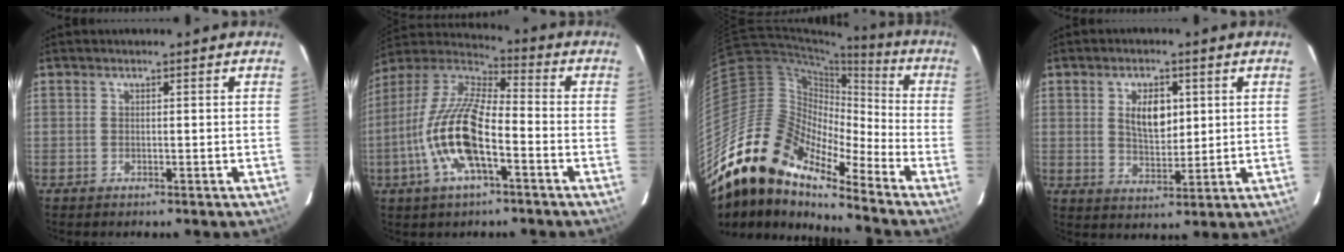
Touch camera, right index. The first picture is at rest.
{"total": 16.7, "force": [-5.7, 5.6, 14.6], "torque": [-0.299, -0.006, -0.118]}
{"total": 17.8, "force": [-14.4, 5.7, 8.8], "torque": [-0.138, -0.008, -0.291]}
{"total": 7.0, "force": [1.9, 3.8, 5.5], "torque": [-0.094, 0.004, 0.038]}